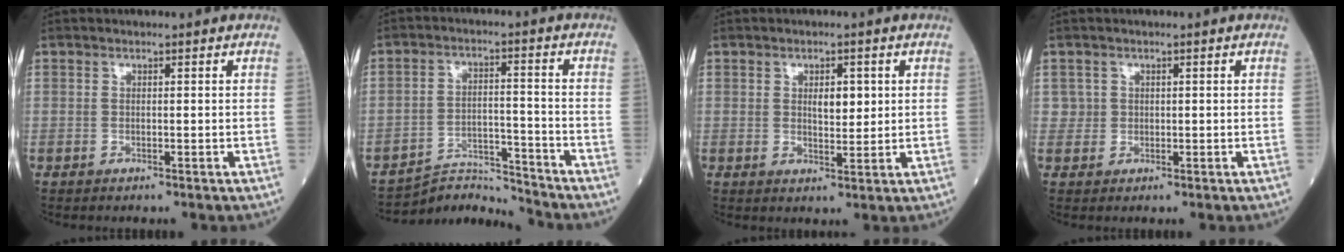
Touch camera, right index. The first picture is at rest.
{"total": 7.0, "force": [-6.8, -0.3, -1.9], "torque": [0.031, 0.023, -0.116]}
{"total": 3.5, "force": [1.0, 1.5, 2.9], "torque": [-0.044, -0.002, 0.015]}
{"total": 1.4, "force": [0.5, 1.3, -0.1], "torque": [0.014, 0.006, 0.007]}